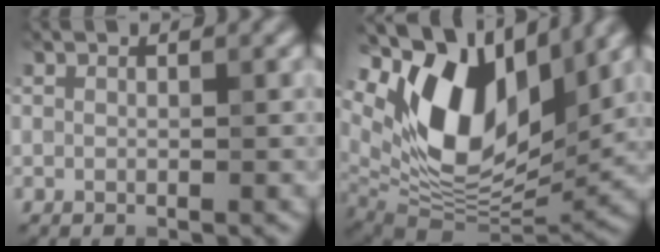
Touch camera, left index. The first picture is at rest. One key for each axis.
{"total": 14.3, "fx": 4.8, "fy": 8.1, "fz": 10.7, "tx": -0.190, "ty": 0.003, "tz": 0.088}